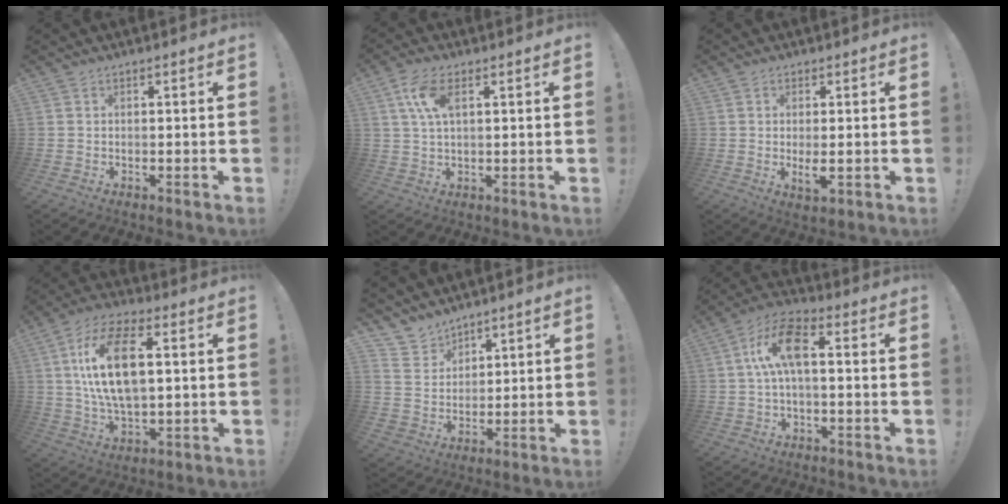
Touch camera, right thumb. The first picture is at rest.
{"total": 7.6, "force": [2.6, 3.6, 6.1], "torque": [-0.111, 0.001, 0.046]}
{"total": 4.3, "force": [0.0, 1.2, 4.1], "torque": [-0.067, -0.016, -0.001]}
{"total": 17.0, "force": [3.1, 8.3, 14.5], "torque": [-0.263, 0.001, 0.048]}
{"total": 7.4, "force": [5.9, 4.5, -0.2], "torque": [0.001, -0.054, 0.118]}
{"total": 11.8, "force": [0.7, 5.5, 10.4], "torque": [-0.194, 0.014, 0.013]}